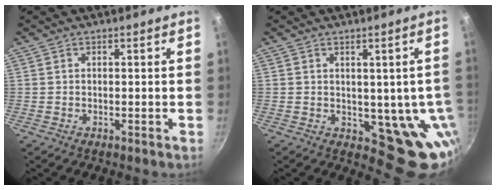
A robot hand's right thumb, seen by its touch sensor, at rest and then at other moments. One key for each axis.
{"total": 10.0, "fx": -0.5, "fy": 5.6, "fz": 8.3, "tx": -0.062, "ty": -0.014, "tz": 0.003}